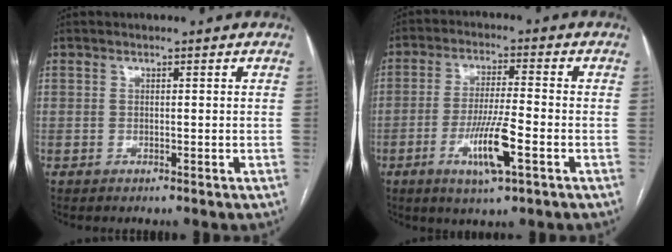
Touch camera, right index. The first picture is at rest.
{"total": 8.9, "force": [-3.5, 0.7, 8.2], "torque": [-0.156, -0.012, -0.061]}